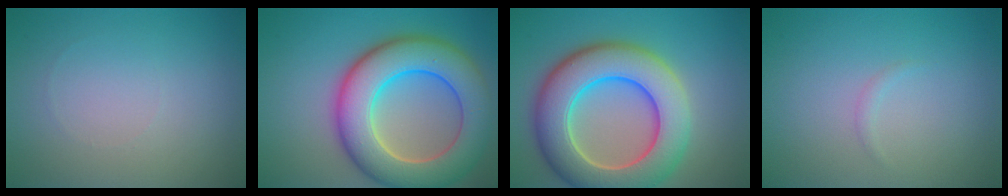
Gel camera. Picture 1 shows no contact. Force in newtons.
{"total": 11.0, "press": 11.0, "slide": 0.6}
{"total": 10.7, "press": 10.7, "slide": 0.8}
{"total": 0.6, "press": 0.6, "slide": 0.1}